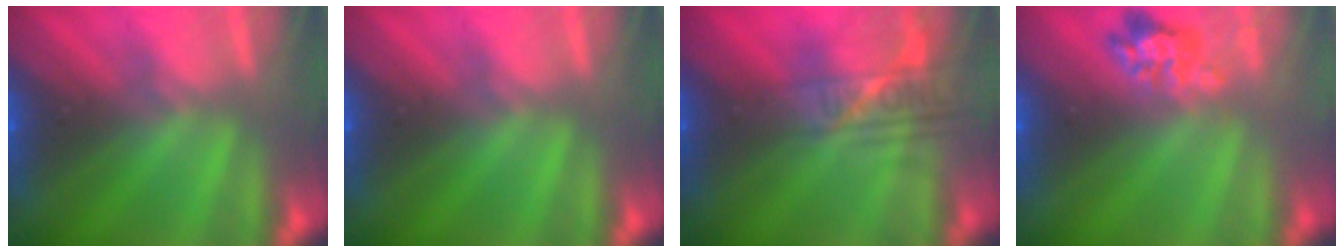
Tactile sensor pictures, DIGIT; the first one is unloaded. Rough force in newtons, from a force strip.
{"total": 0.0}
{"total": 2.3}
{"total": 2.4}